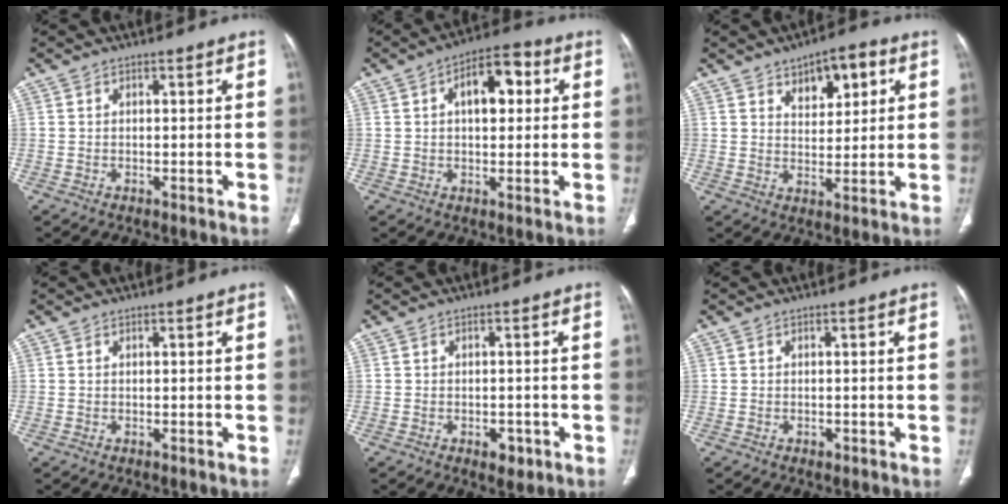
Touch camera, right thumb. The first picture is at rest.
{"total": 9.8, "force": [2.4, 5.3, 7.9], "torque": [-0.095, 0.019, 0.028]}
{"total": 8.4, "force": [4.1, 4.5, 5.8], "torque": [-0.053, -0.017, 0.058]}
{"total": 0.0}
{"total": 3.2, "force": [-1.4, 2.0, 1.9], "torque": [-0.012, 0.003, -0.014]}
{"total": 0.8, "force": [-0.4, 0.7, 0.3], "torque": [-0.002, 0.002, -0.005]}